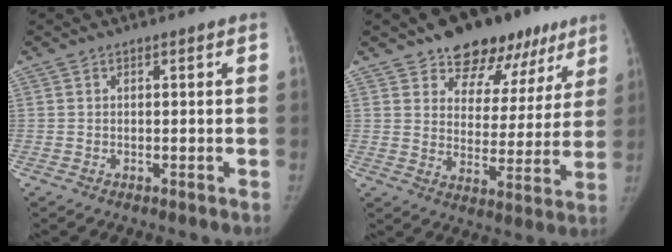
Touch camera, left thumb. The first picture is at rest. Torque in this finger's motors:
{"motor_torque": [0.48, 0.51, 0.74, -1.41, 0.02]}